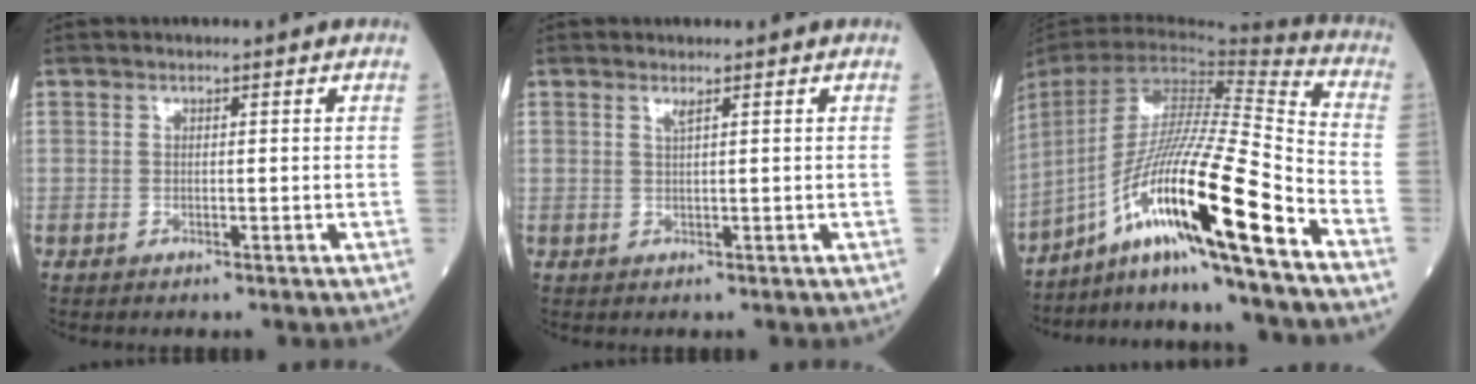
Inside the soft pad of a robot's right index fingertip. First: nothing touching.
{"total": 0.8, "force": [0.5, -0.2, 0.6], "torque": [-0.020, -0.004, 0.016]}
{"total": 21.5, "force": [-12.7, -1.0, 17.4], "torque": [-0.338, -0.017, -0.234]}